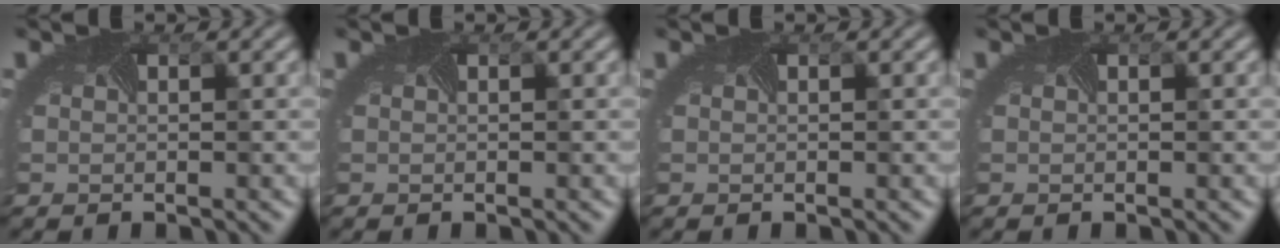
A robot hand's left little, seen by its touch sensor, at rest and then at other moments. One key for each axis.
{"total": 0.0}
{"total": 0.0}
{"total": 0.0}